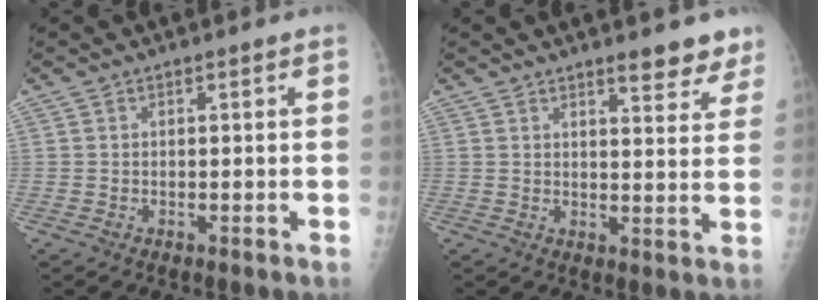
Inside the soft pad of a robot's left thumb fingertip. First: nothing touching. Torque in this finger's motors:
{"motor_torque": [0.02, 0.02, 0.06, 0.01, 0.00]}